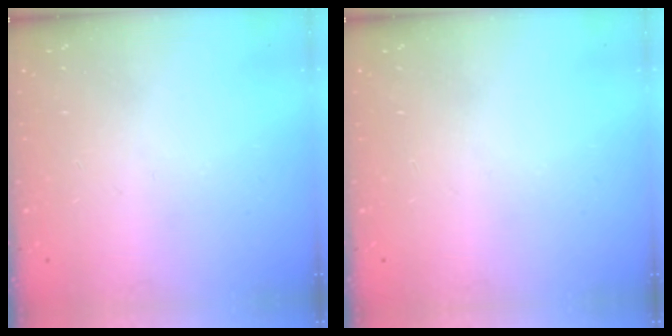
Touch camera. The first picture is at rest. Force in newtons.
{"total": 0.0}